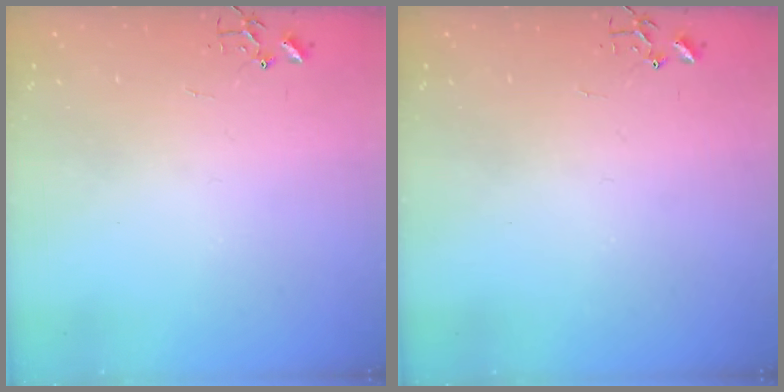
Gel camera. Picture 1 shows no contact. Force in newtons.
{"total": 0.0}